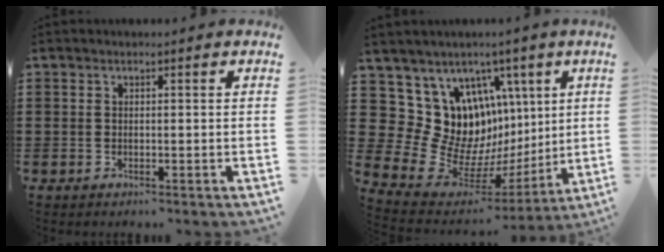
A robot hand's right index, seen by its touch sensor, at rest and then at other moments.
{"total": 12.6, "force": [2.3, 11.8, 3.7], "torque": [-0.095, -0.057, 0.063]}